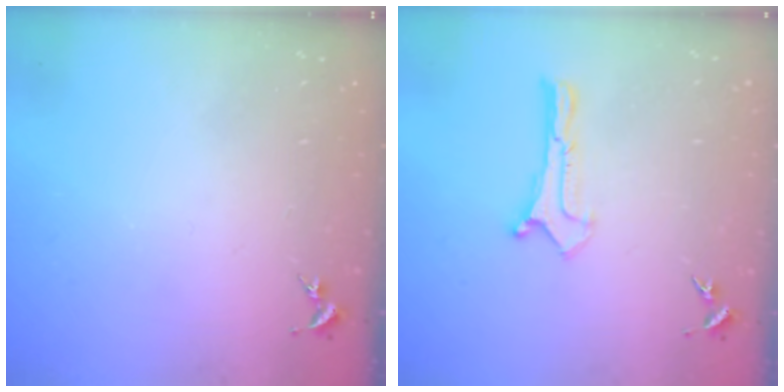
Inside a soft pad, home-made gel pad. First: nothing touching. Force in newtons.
{"total": 0.0}